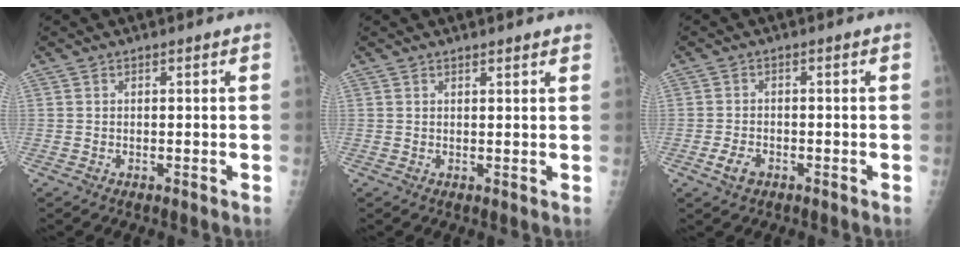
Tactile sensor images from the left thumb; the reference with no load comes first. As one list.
[{"total": 2.4, "force": [2.1, 0.2, 1.0], "torque": [-0.005, -0.006, 0.024]}, {"total": 3.0, "force": [-1.4, 1.8, 1.9], "torque": [-0.036, 0.003, -0.024]}]